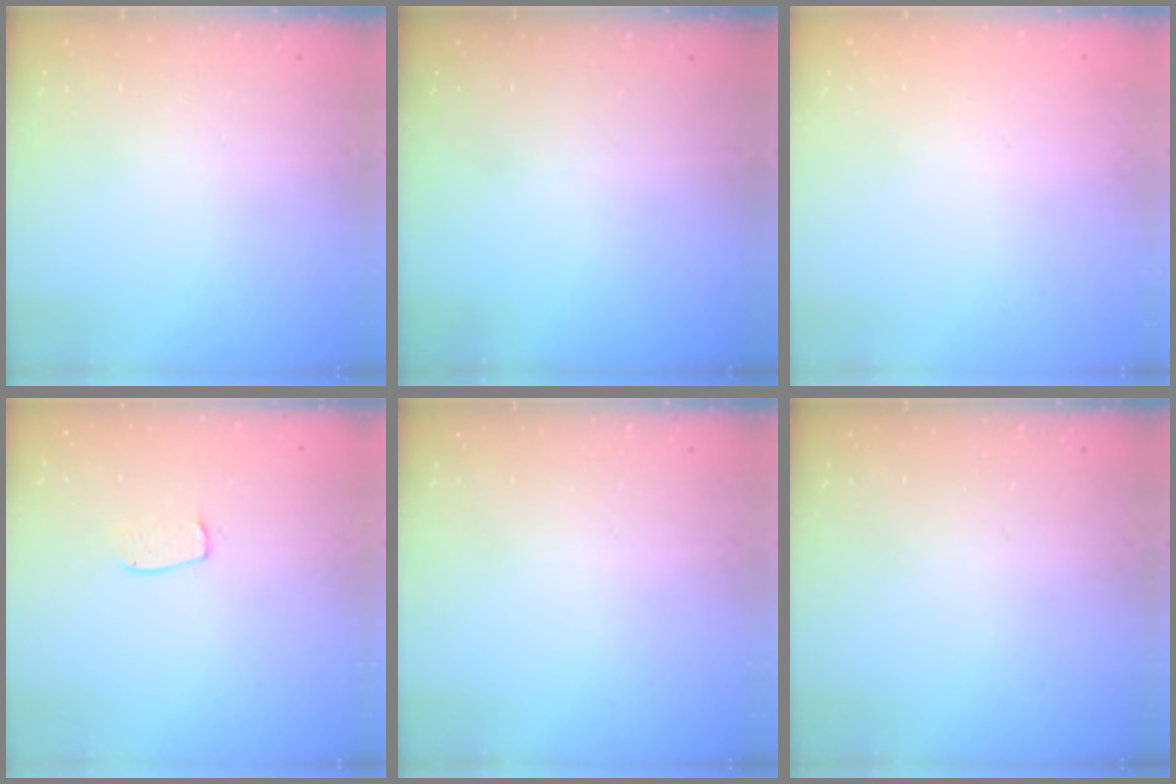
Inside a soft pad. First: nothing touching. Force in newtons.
{"total": 0.0}
{"total": 0.7, "press": 0.6, "slide": 0.3}
{"total": 4.5, "press": 4.5, "slide": 0.3}
{"total": 0.0}
{"total": 0.0}